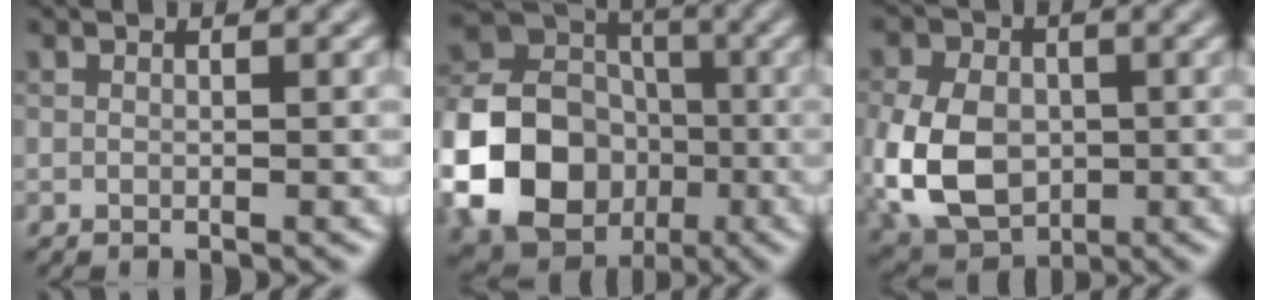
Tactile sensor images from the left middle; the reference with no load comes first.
{"total": 17.9, "force": [-5.0, 15.4, 7.8], "torque": [-0.170, -0.035, -0.118]}
{"total": 9.1, "force": [-1.2, 6.7, 6.1], "torque": [-0.142, -0.006, -0.030]}